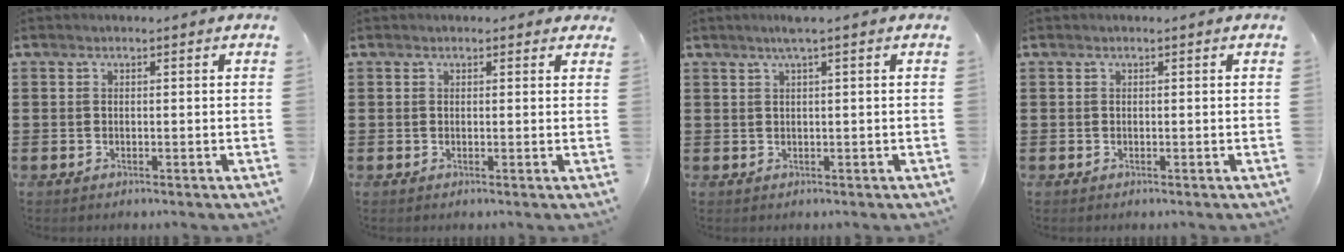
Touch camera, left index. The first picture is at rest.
{"total": 0.8, "force": [0.5, 0.6, 0.3], "torque": [-0.008, 0.006, 0.009]}
{"total": 1.9, "force": [1.0, -0.2, 1.6], "torque": [-0.031, 0.000, 0.016]}
{"total": 0.0}